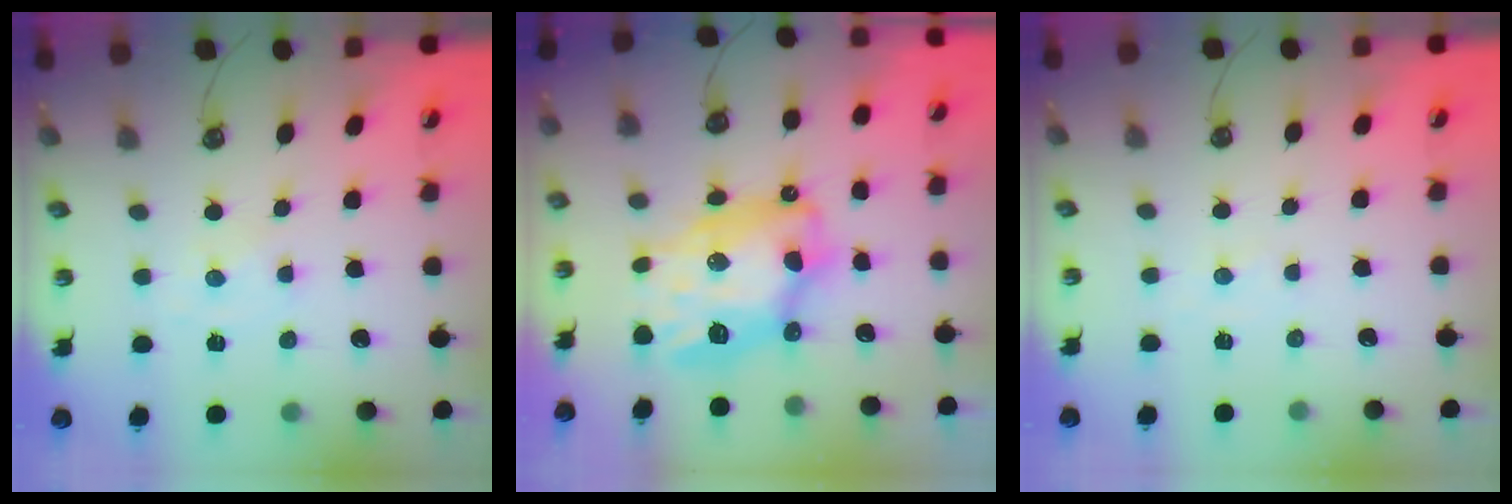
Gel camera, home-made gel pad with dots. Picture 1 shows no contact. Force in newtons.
{"total": 17.9, "press": 17.7, "slide": 2.4}
{"total": 1.1, "press": 1.0, "slide": 0.2}